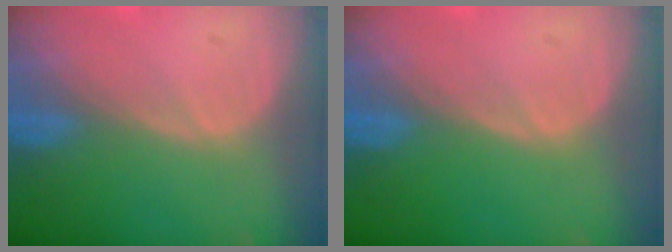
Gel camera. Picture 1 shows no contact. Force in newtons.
{"total": 0.0}